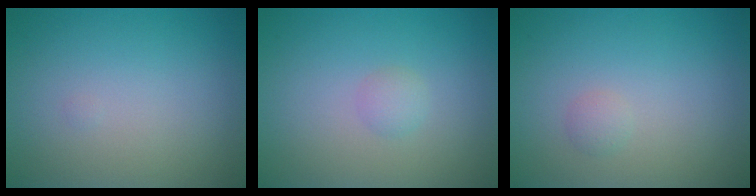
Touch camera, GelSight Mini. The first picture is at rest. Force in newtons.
{"total": 1.0, "press": 1.0, "slide": 0.1}
{"total": 0.7, "press": 0.7, "slide": 0.0}